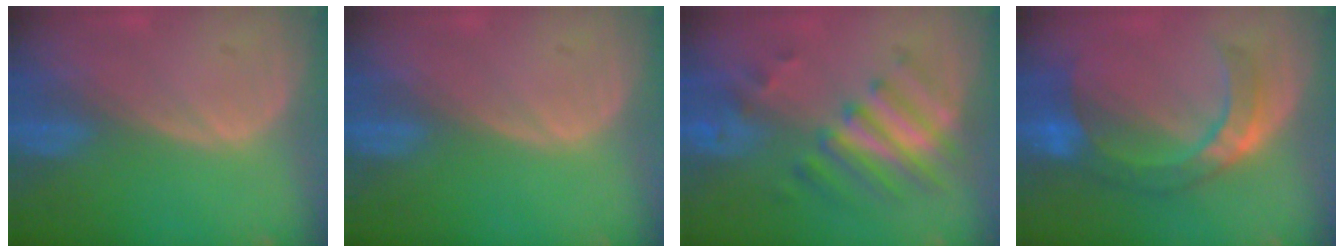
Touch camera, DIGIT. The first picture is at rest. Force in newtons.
{"total": 0.0}
{"total": 7.9, "press": 7.1, "slide": 3.6}
{"total": 8.2, "press": 7.6, "slide": 3.1}